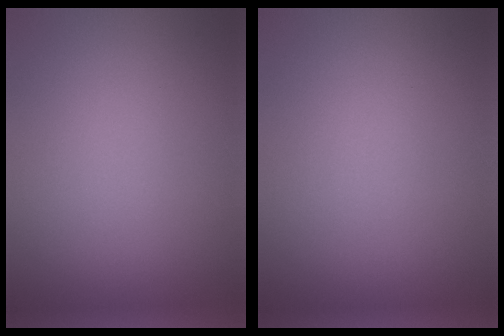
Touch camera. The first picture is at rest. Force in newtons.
{"total": 0.0}